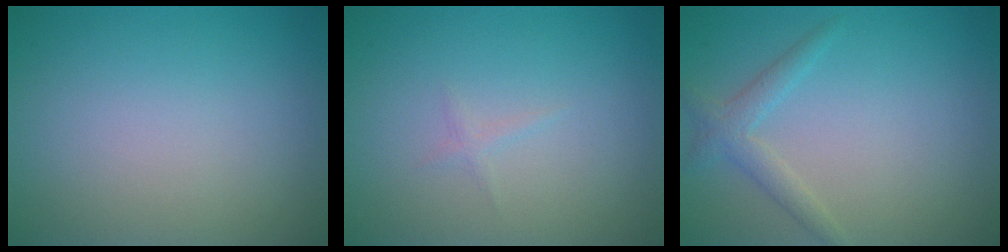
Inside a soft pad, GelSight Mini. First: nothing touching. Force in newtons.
{"total": 0.5, "press": 0.5, "slide": 0.0}
{"total": 2.0, "press": 2.0, "slide": 0.1}